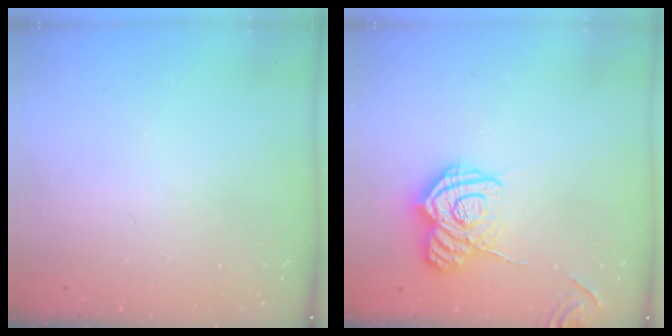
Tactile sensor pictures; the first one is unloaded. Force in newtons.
{"total": 14.2, "press": 14.1, "slide": 1.0}